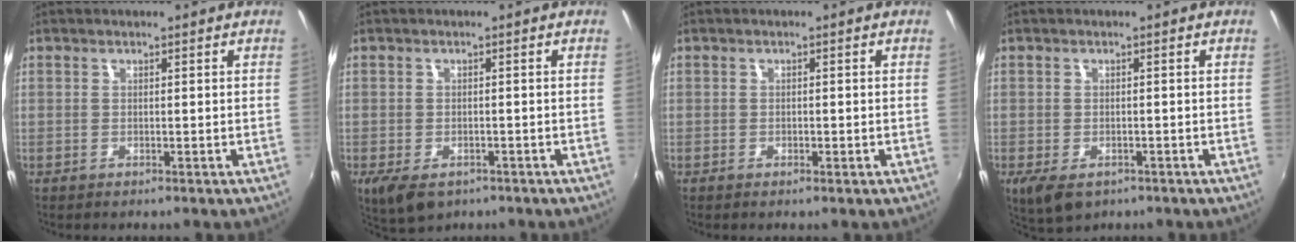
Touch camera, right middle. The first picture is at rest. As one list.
[{"total": 6.6, "force": [-3.8, 3.6, 4.1], "torque": [-0.089, -0.027, -0.060]}, {"total": 0.8, "force": [-0.4, 0.4, 0.4], "torque": [-0.008, -0.003, -0.009]}, {"total": 6.1, "force": [-3.3, 3.3, 3.9], "torque": [-0.081, -0.026, -0.050]}]